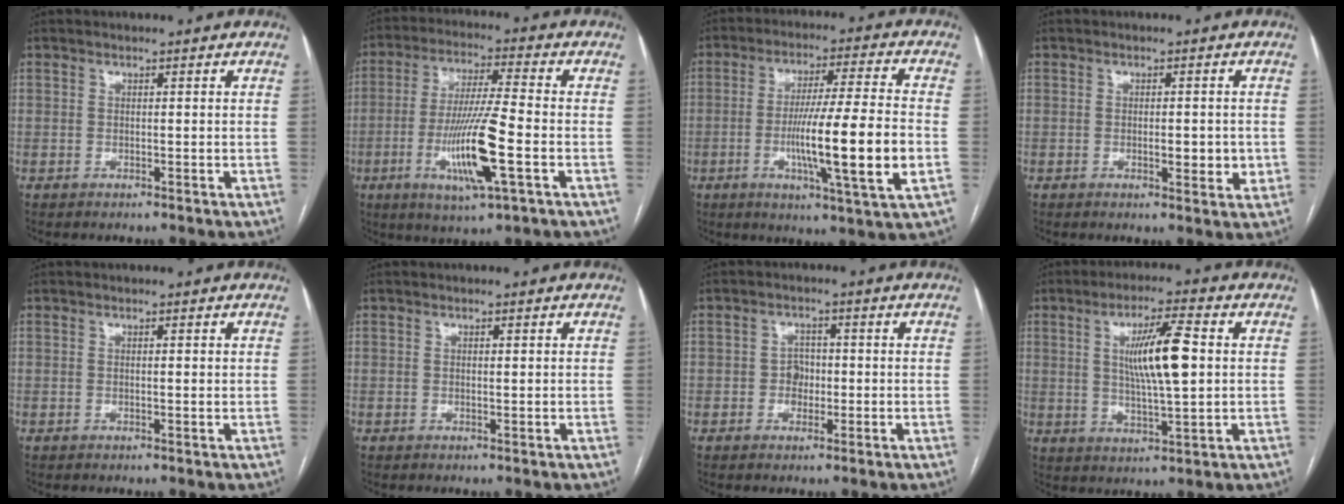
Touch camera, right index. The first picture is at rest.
{"total": 13.1, "force": [-3.8, 0.5, 12.6], "torque": [-0.244, -0.016, -0.070]}
{"total": 15.6, "force": [-3.2, -0.3, 15.3], "torque": [-0.263, -0.012, -0.058]}
{"total": 3.9, "force": [-0.5, 1.4, 3.6], "torque": [-0.050, -0.003, -0.004]}
{"total": 0.8, "force": [0.3, 0.2, 0.7], "torque": [-0.013, 0.001, 0.004]}
{"total": 0.7, "force": [0.3, 0.2, 0.6], "torque": [-0.010, -0.001, 0.004]}
{"total": 2.7, "force": [-0.4, 2.3, 1.5], "torque": [-0.014, 0.008, -0.007]}
{"total": 10.1, "force": [1.8, 1.2, 9.9], "torque": [-0.175, 0.001, 0.033]}